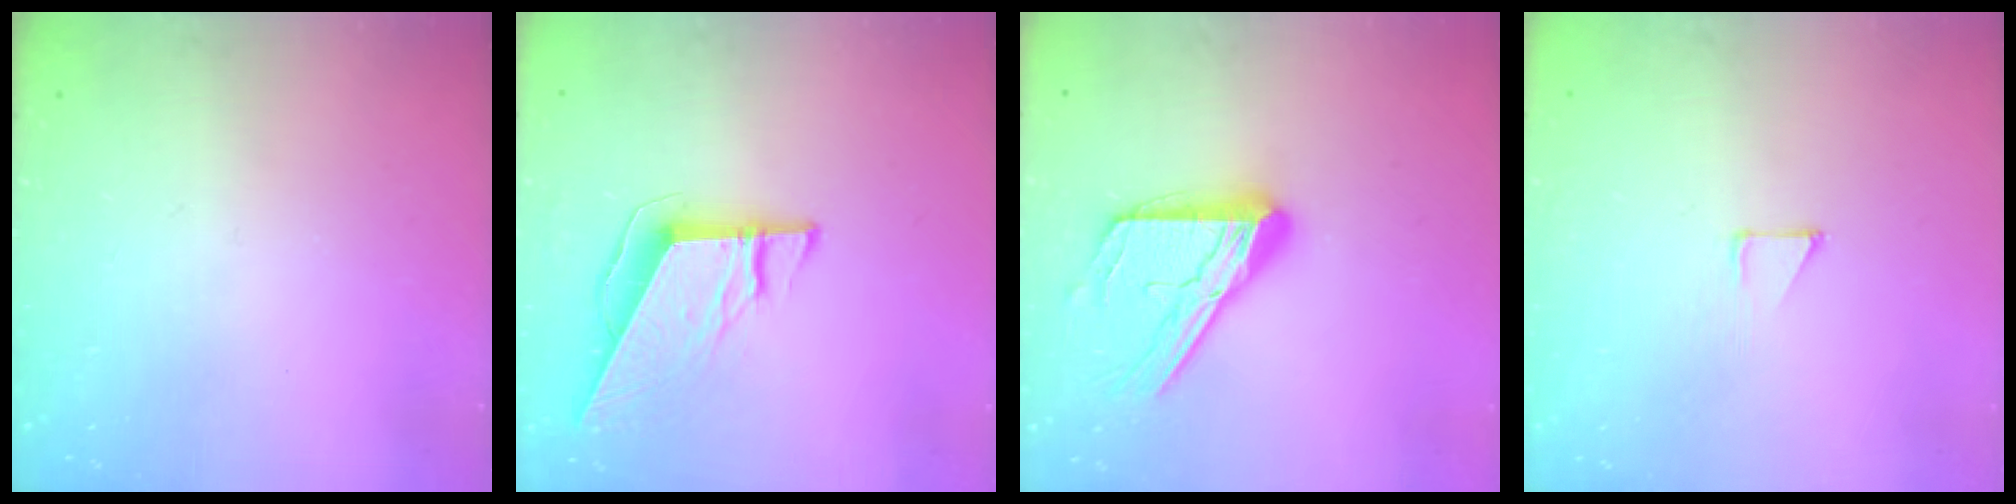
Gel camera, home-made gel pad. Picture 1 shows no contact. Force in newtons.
{"total": 9.6, "press": 9.5, "slide": 1.0}
{"total": 17.1, "press": 17.0, "slide": 1.6}
{"total": 3.1, "press": 3.1, "slide": 0.3}